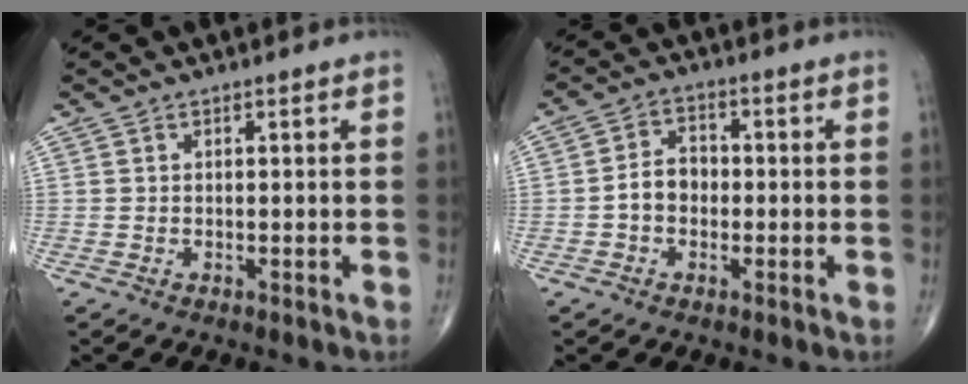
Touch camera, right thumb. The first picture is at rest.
{"total": 4.9, "force": [-0.8, 3.3, 3.6], "torque": [-0.060, 0.022, -0.021]}